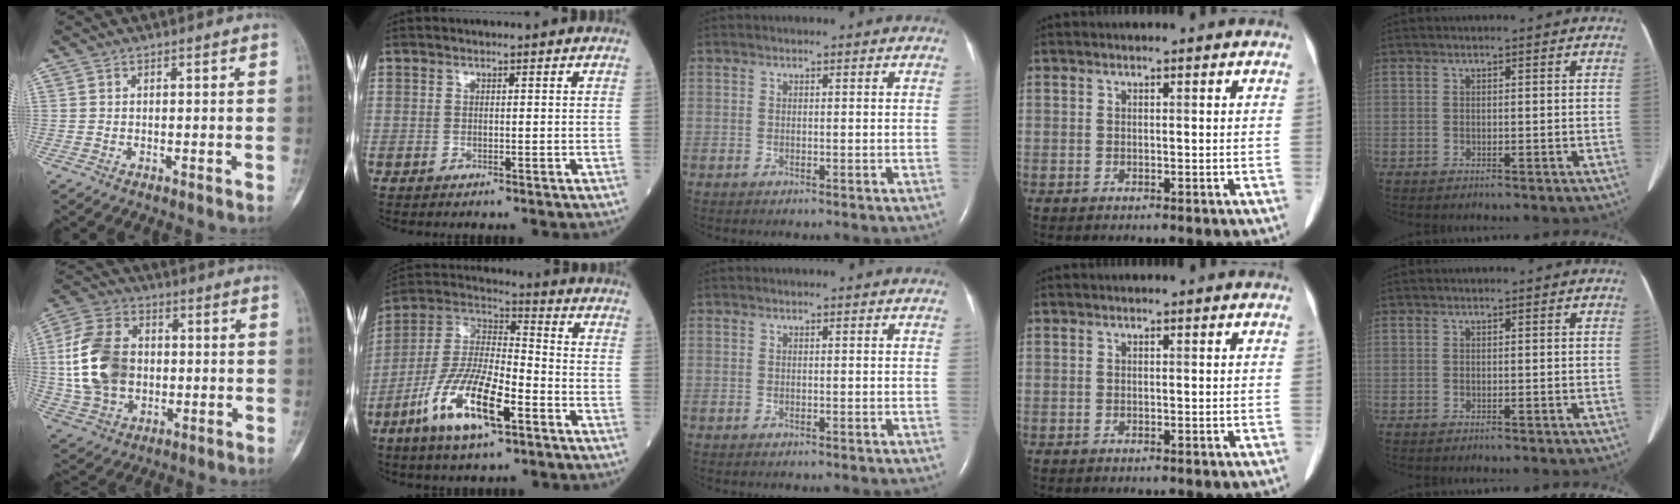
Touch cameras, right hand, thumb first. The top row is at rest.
{"thumb": {"total": 16.7, "force": [0.4, 12.3, 11.4], "torque": [-0.203, 0.012, 0.009]}, "index": {"total": 16.3, "force": [-7.5, 4.8, 13.6], "torque": [-0.287, -0.005, -0.137]}}